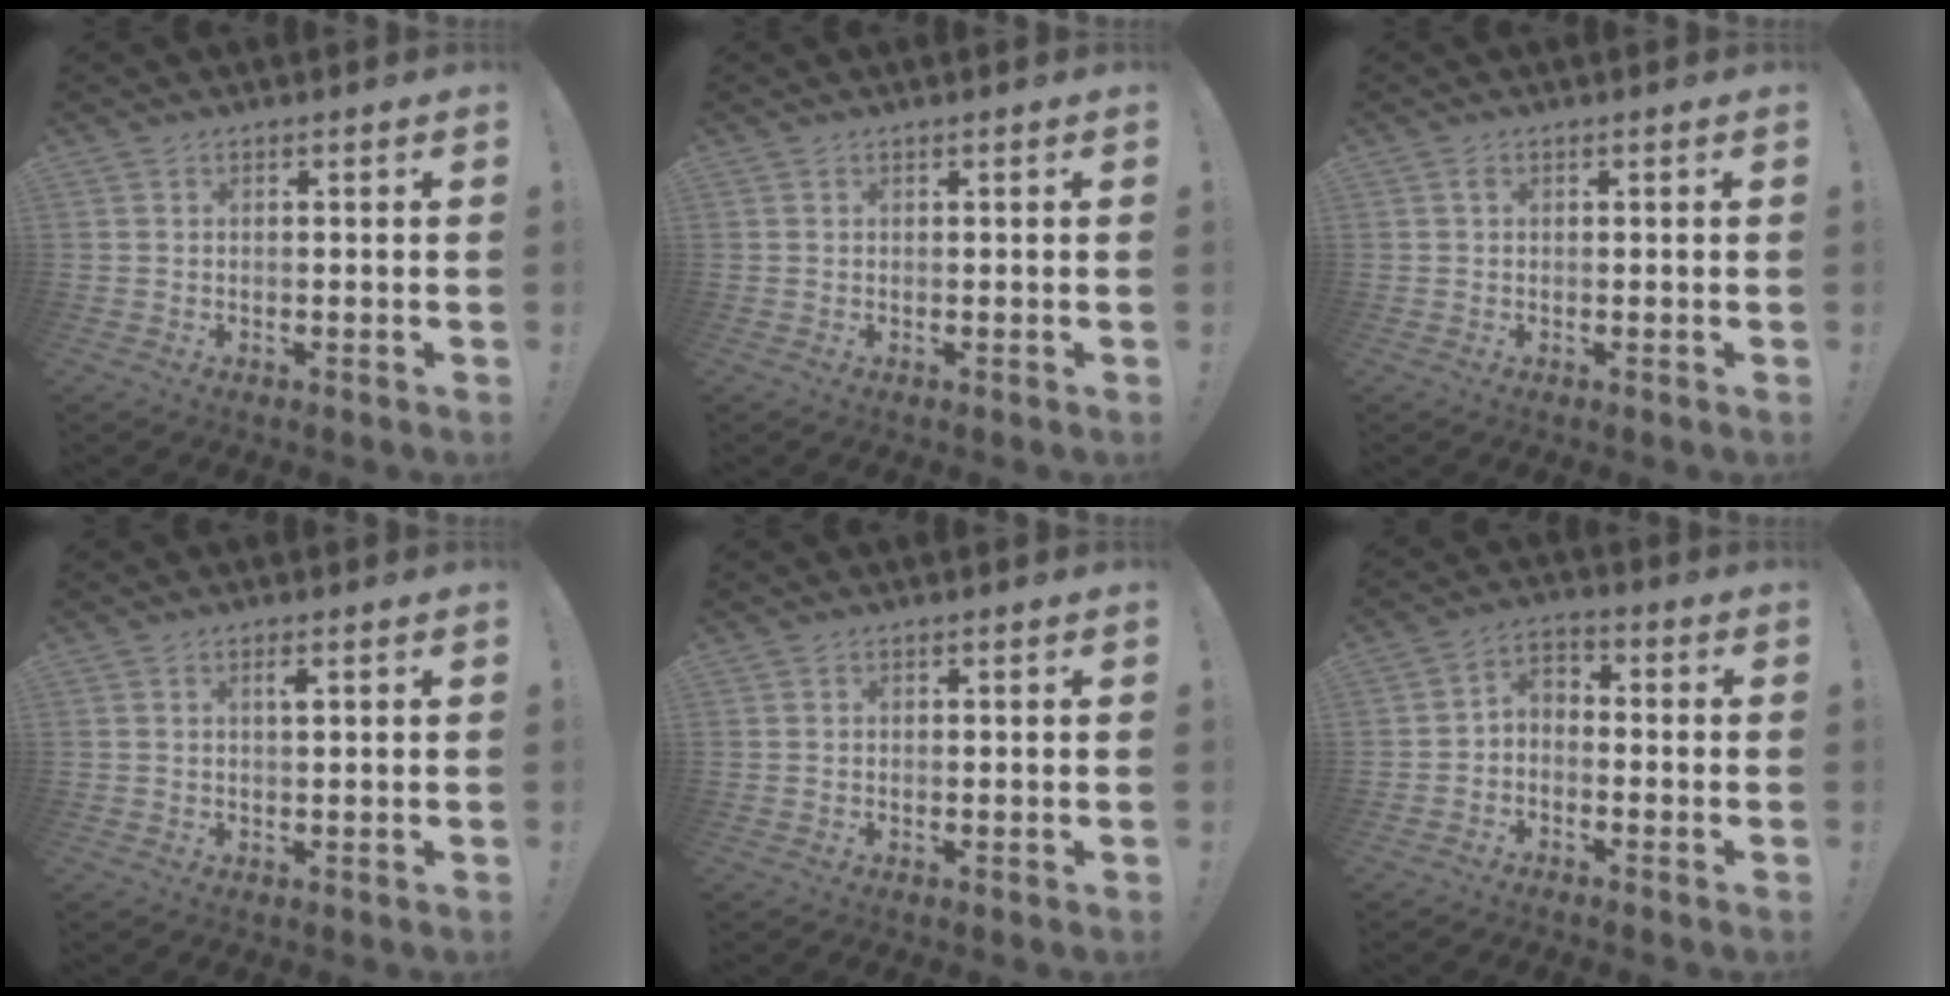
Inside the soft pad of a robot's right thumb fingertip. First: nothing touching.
{"total": 0.0}
{"total": 0.9, "force": [0.3, 0.6, 0.6], "torque": [-0.009, 0.003, 0.003]}
{"total": 1.6, "force": [0.6, 0.1, 1.5], "torque": [-0.017, -0.002, 0.005]}
{"total": 0.0}
{"total": 4.1, "force": [-3.0, 2.2, 1.7], "torque": [-0.041, 0.007, -0.058]}